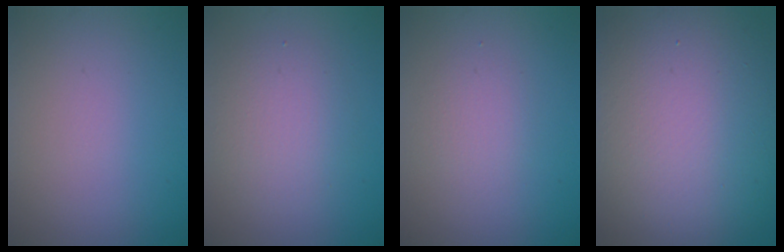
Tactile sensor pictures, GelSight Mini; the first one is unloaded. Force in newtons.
{"total": 3.5, "press": 3.5, "slide": 0.1}
{"total": 1.7, "press": 1.7, "slide": 0.1}
{"total": 16.9, "press": 16.9, "slide": 1.0}